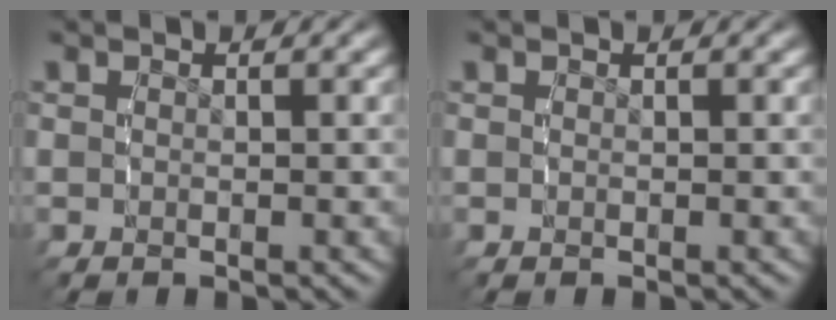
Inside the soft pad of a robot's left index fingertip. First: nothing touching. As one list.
[{"total": 0.0}]